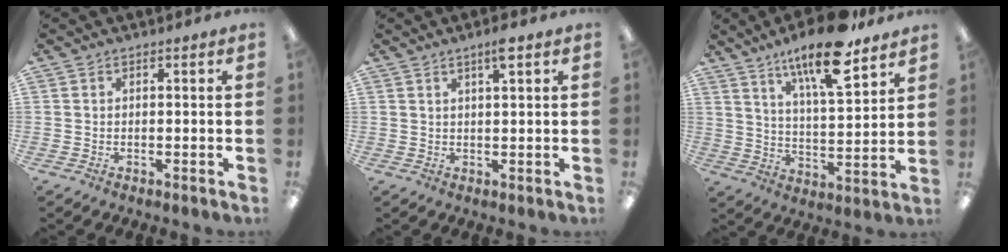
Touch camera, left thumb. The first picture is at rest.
{"total": 3.5, "force": [2.4, 0.3, 2.5], "torque": [-0.049, -0.003, 0.039]}
{"total": 15.6, "force": [11.6, 4.0, 9.7], "torque": [-0.160, -0.062, 0.191]}